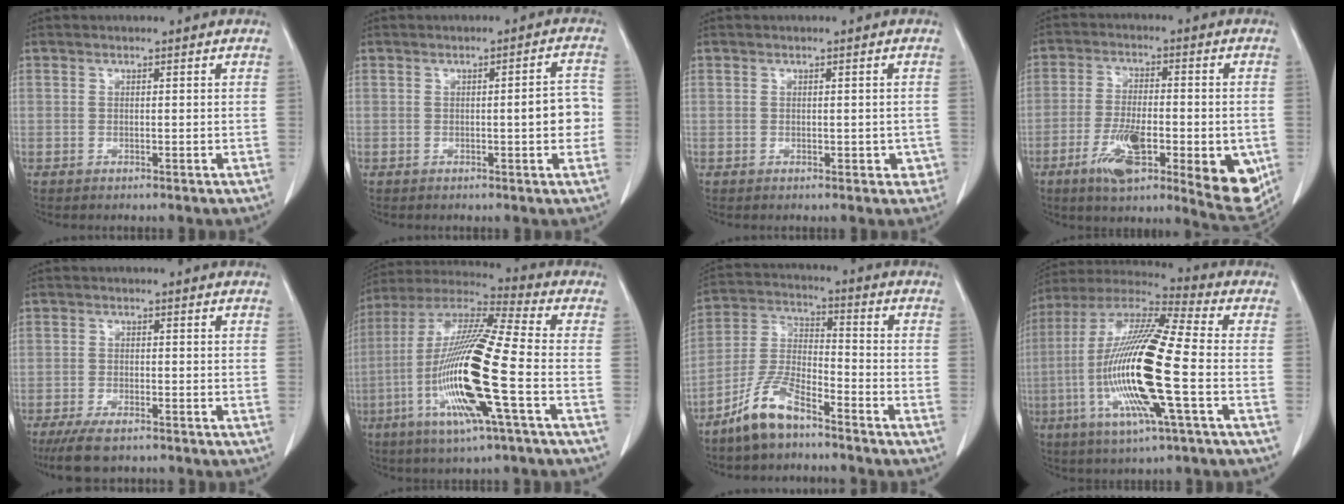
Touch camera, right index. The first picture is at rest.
{"total": 4.4, "force": [-0.6, 0.8, 4.3], "torque": [-0.052, 0.009, -0.009]}
{"total": 2.5, "force": [-0.5, 1.6, 1.9], "torque": [-0.008, 0.006, -0.003]}
{"total": 18.5, "force": [-6.2, 5.1, 16.7], "torque": [-0.209, -0.022, -0.081]}
{"total": 5.8, "force": [-4.4, 1.6, 3.3], "torque": [-0.061, -0.011, -0.076]}
{"total": 19.8, "force": [-5.2, 0.5, 19.1], "torque": [-0.397, -0.019, -0.108]}
{"total": 9.3, "force": [-7.0, 2.4, 5.6], "torque": [-0.130, -0.006, -0.142]}
{"total": 20.1, "force": [-4.0, 1.4, 19.6], "torque": [-0.409, -0.013, -0.082]}